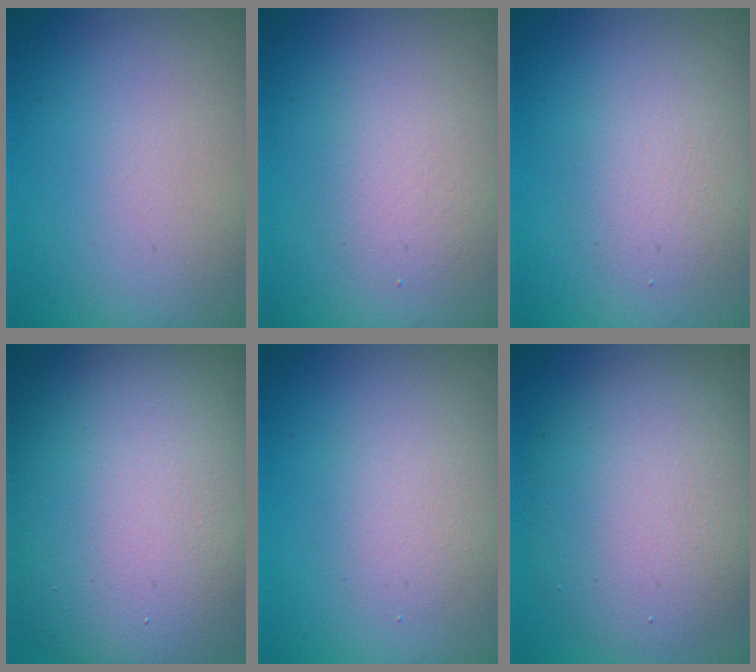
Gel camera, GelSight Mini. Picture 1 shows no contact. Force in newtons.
{"total": 2.6, "press": 2.6, "slide": 0.2}
{"total": 2.4, "press": 2.4, "slide": 0.2}
{"total": 18.4, "press": 18.4, "slide": 0.5}
{"total": 2.1, "press": 2.1, "slide": 0.2}
{"total": 8.4, "press": 8.4, "slide": 0.5}